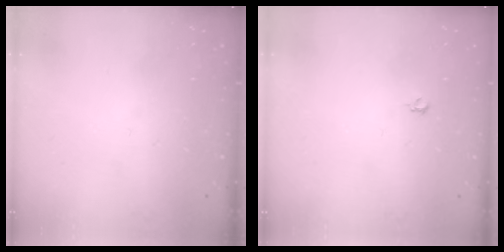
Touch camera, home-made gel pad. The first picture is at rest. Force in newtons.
{"total": 3.5, "press": 3.4, "slide": 0.6}